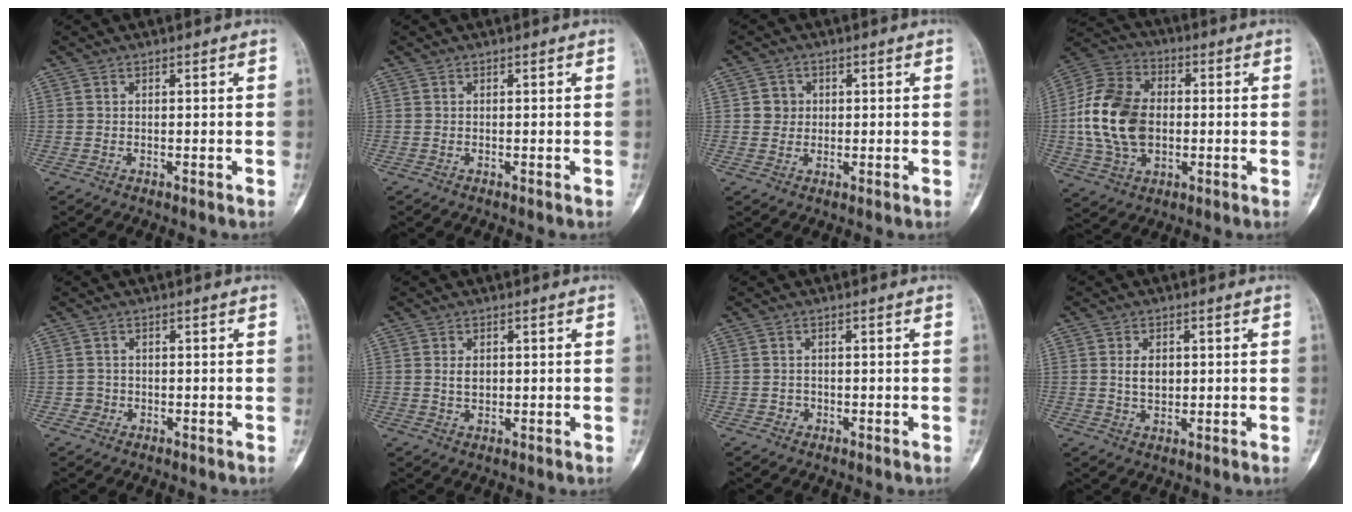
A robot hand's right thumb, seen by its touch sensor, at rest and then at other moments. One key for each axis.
{"total": 0.0}
{"total": 3.2, "fx": 0.5, "fy": 3.0, "fz": 0.8, "tx": 0.007, "ty": 0.004, "tz": 0.005}
{"total": 17.4, "fx": -0.4, "fy": 12.0, "fz": 12.6, "tx": -0.235, "ty": 0.018, "tz": -0.007}
{"total": 1.4, "fx": -0.4, "fy": 1.4, "fz": 0.0, "tx": 0.011, "ty": 0.008, "tz": -0.011}
{"total": 2.4, "fx": 0.4, "fy": 1.6, "fz": 1.7, "tx": -0.021, "ty": -0.002, "tz": 0.009}
{"total": 1.2, "fx": -0.5, "fy": 1.1, "fz": 0.1, "tx": 0.006, "ty": 0.006, "tz": -0.010}
{"total": 4.0, "fx": 0.6, "fy": 2.7, "fz": 2.9, "tx": -0.035, "ty": -0.003, "tz": 0.014}